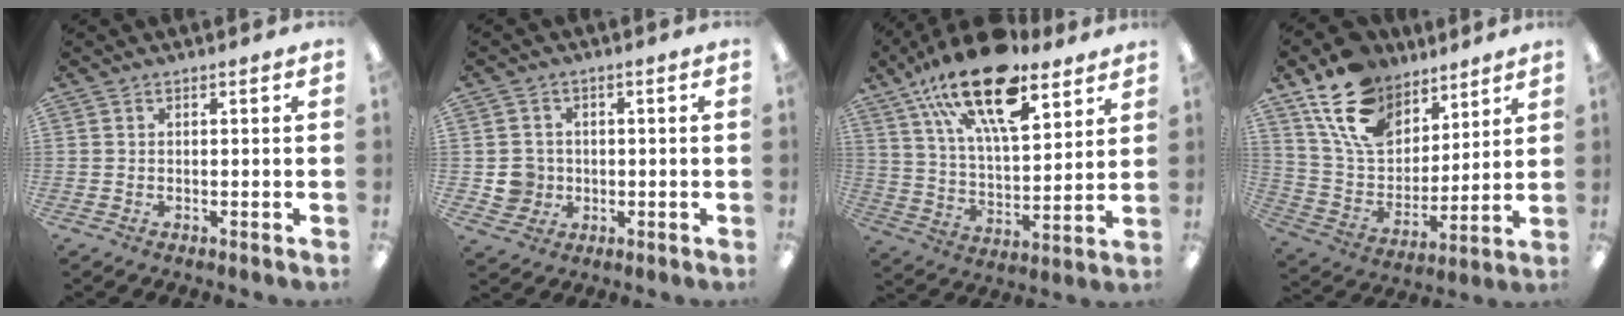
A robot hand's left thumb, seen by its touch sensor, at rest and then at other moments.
{"total": 5.5, "force": [-0.4, 5.4, 0.8], "torque": [-0.009, 0.011, -0.003]}
{"total": 22.8, "force": [14.5, 9.3, 14.9], "torque": [-0.244, -0.076, 0.250]}
{"total": 17.6, "force": [11.7, 10.8, 7.4], "torque": [-0.144, -0.058, 0.222]}